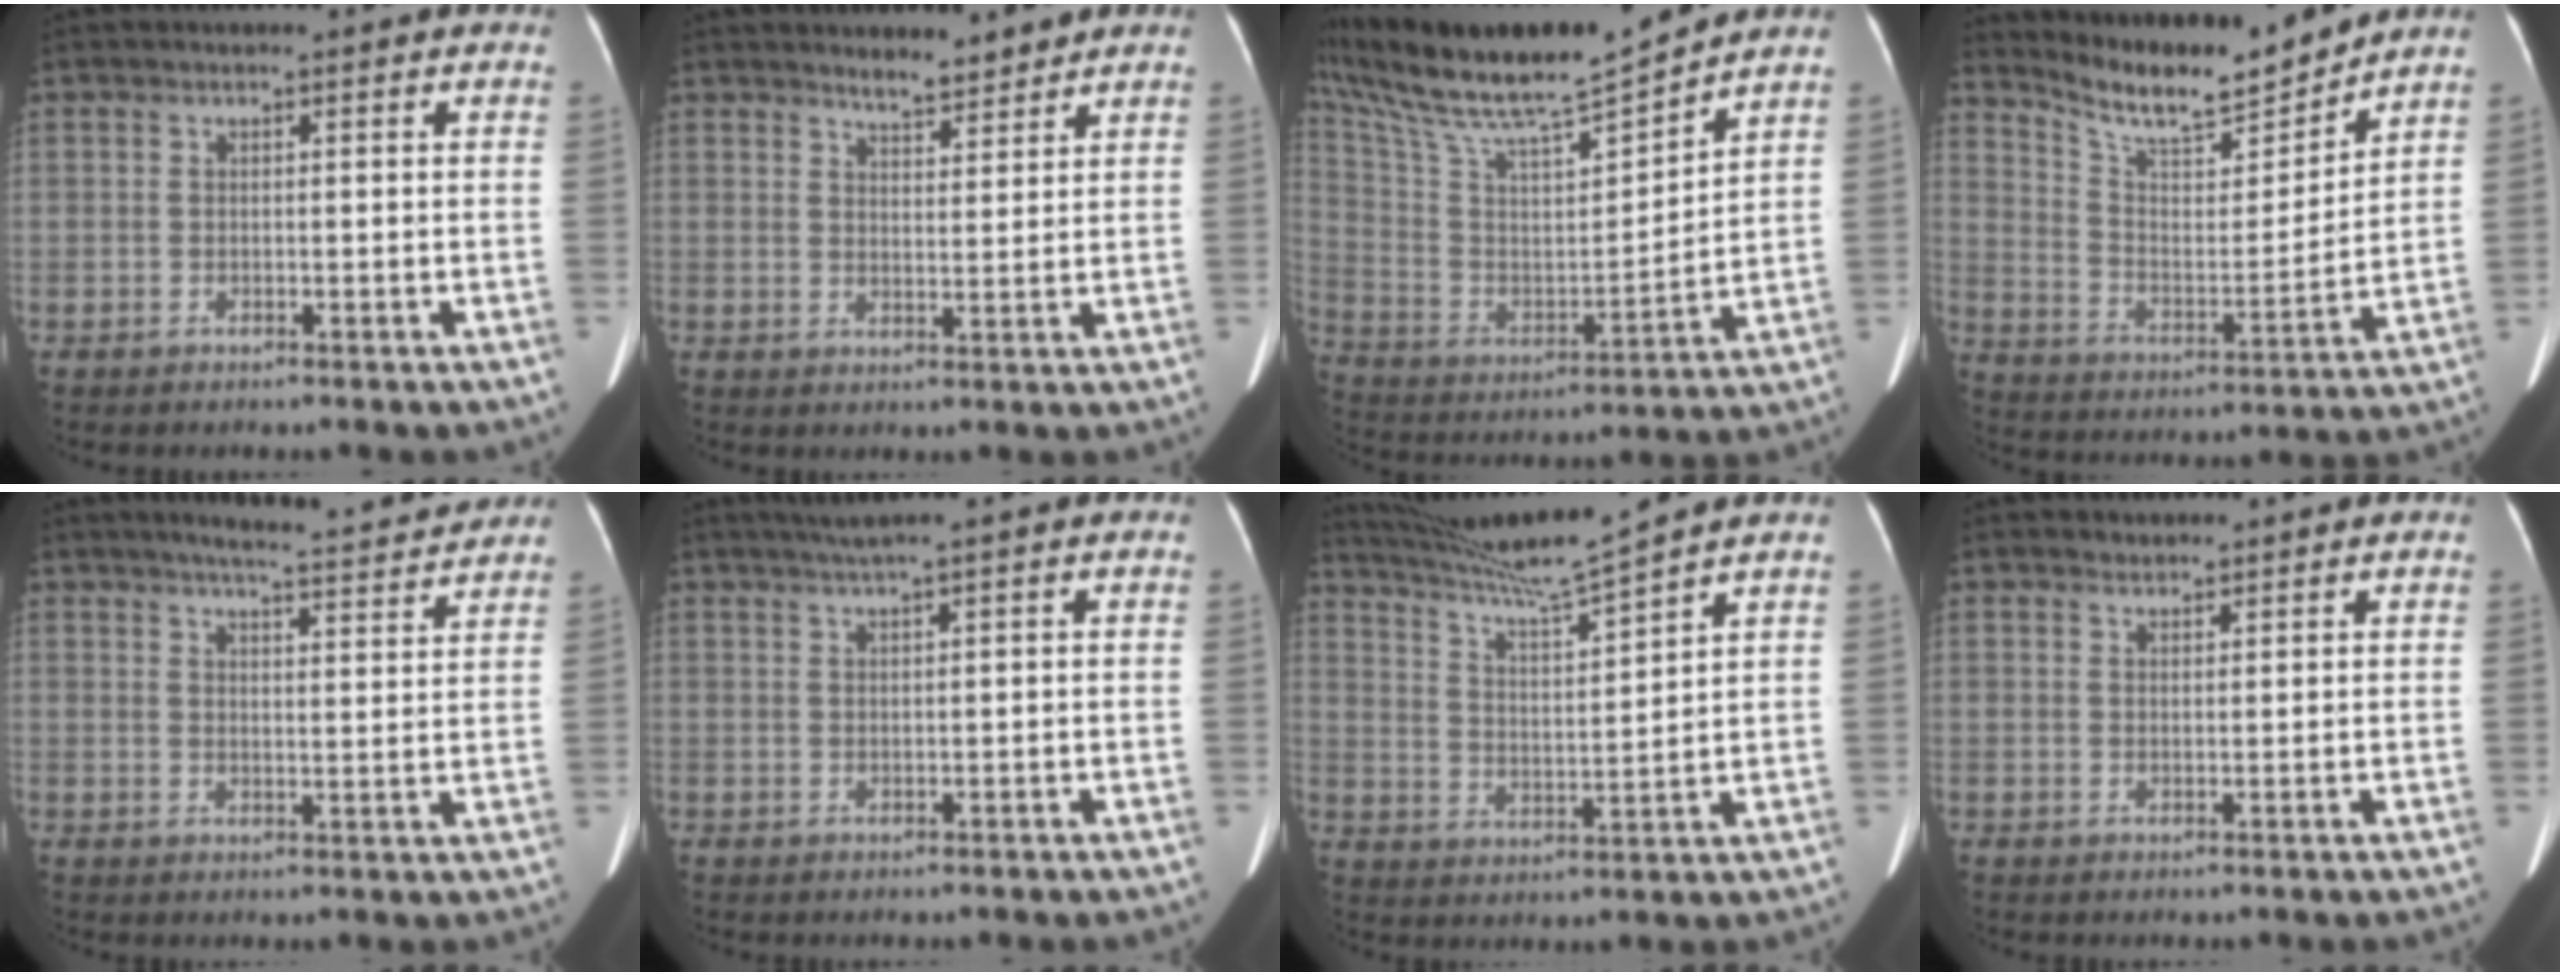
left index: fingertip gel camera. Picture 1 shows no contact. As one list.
[{"total": 3.3, "force": [3.1, 0.7, 0.8], "torque": [-0.014, -0.007, 0.050]}, {"total": 19.4, "force": [17.4, 0.2, 8.7], "torque": [-0.179, -0.006, 0.313]}, {"total": 12.5, "force": [11.9, 0.7, 3.7], "torque": [-0.078, -0.015, 0.211]}, {"total": 11.8, "force": [10.8, 0.7, 4.6], "torque": [-0.067, 0.002, 0.133]}, {"total": 2.6, "force": [1.9, -0.7, 1.7], "torque": [-0.036, 0.005, 0.041]}, {"total": 10.9, "force": [9.8, -2.6, 4.1], "torque": [-0.078, -0.010, 0.180]}, {"total": 1.1, "force": [1.0, 0.3, 0.0], "torque": [-0.004, -0.002, 0.020]}]